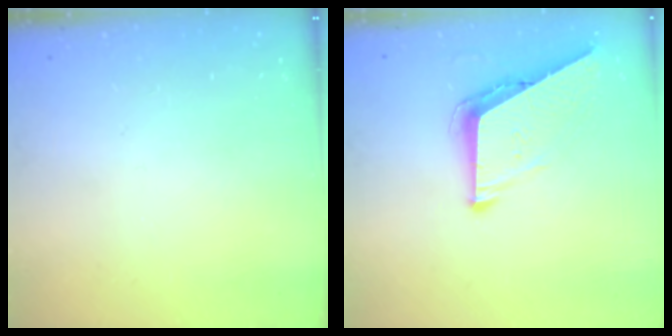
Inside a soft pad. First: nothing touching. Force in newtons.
{"total": 7.7, "press": 7.7, "slide": 0.3}